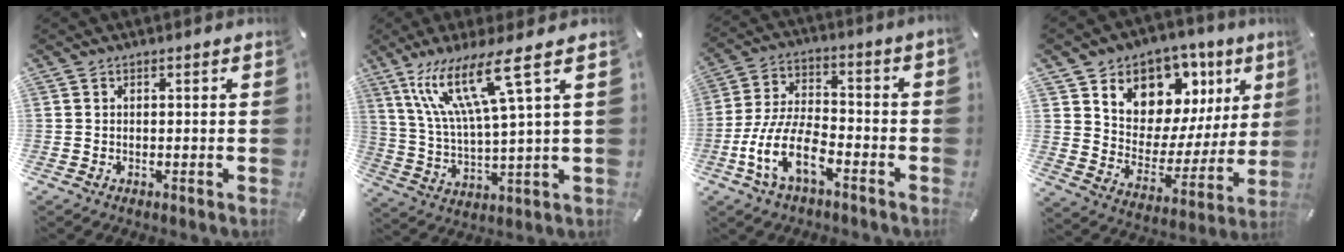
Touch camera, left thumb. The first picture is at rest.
{"total": 15.5, "force": [8.4, 1.9, 12.8], "torque": [-0.285, -0.030, 0.134]}
{"total": 12.6, "force": [-6.5, 5.1, 9.5], "torque": [-0.212, 0.011, -0.123]}
{"total": 10.6, "force": [6.9, 7.8, 2.2], "torque": [-0.034, -0.083, 0.122]}